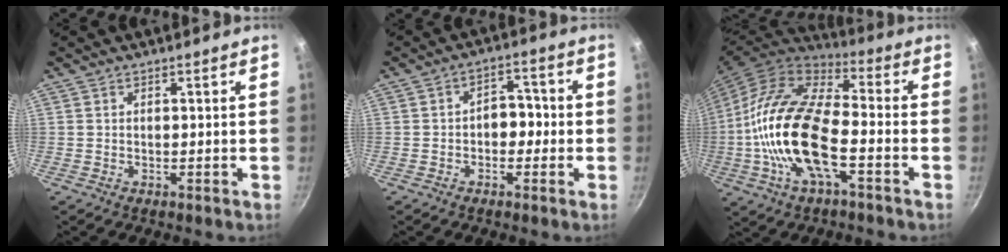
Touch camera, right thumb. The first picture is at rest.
{"total": 5.2, "force": [-0.8, 3.7, 3.5], "torque": [-0.021, 0.023, -0.022]}
{"total": 20.6, "force": [-4.4, 9.0, 18.0], "torque": [-0.370, 0.028, -0.082]}